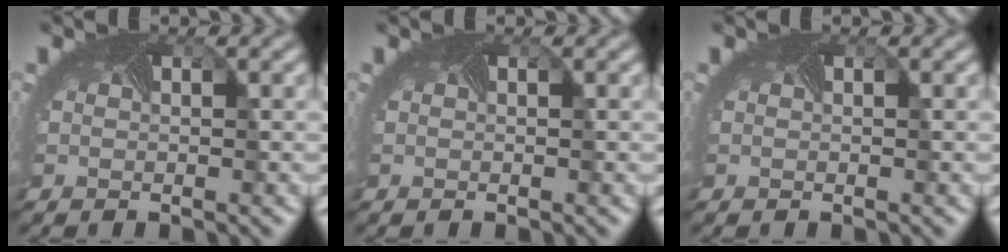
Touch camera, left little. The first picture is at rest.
{"total": 0.0}
{"total": 0.0}